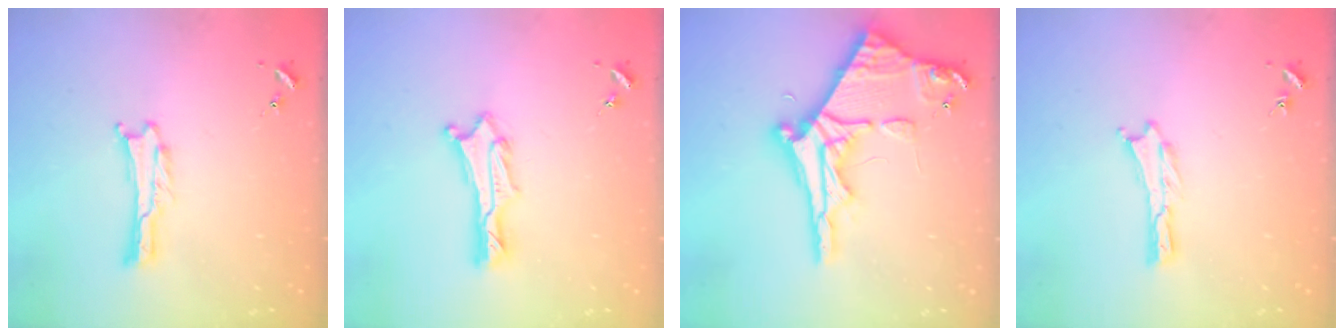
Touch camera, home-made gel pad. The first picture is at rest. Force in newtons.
{"total": 1.5, "press": 1.5, "slide": 0.1}
{"total": 10.0, "press": 10.0, "slide": 0.8}
{"total": 0.0}